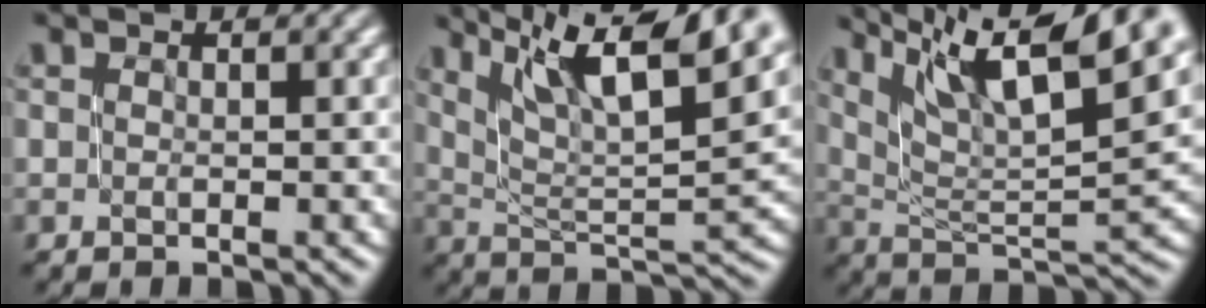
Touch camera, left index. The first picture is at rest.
{"total": 12.8, "force": [8.2, 3.3, 9.1], "torque": [-0.145, 0.012, 0.138]}
{"total": 14.1, "force": [9.1, 3.6, 10.1], "torque": [-0.159, 0.013, 0.154]}